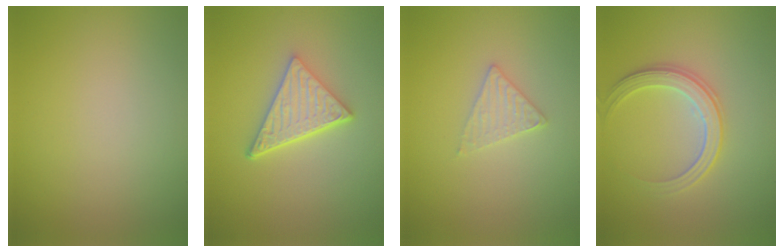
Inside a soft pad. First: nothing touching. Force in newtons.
{"total": 4.9, "press": 3.5, "slide": 3.5}
{"total": 1.8, "press": 1.8, "slide": 0.3}
{"total": 2.8, "press": 2.8, "slide": 0.3}